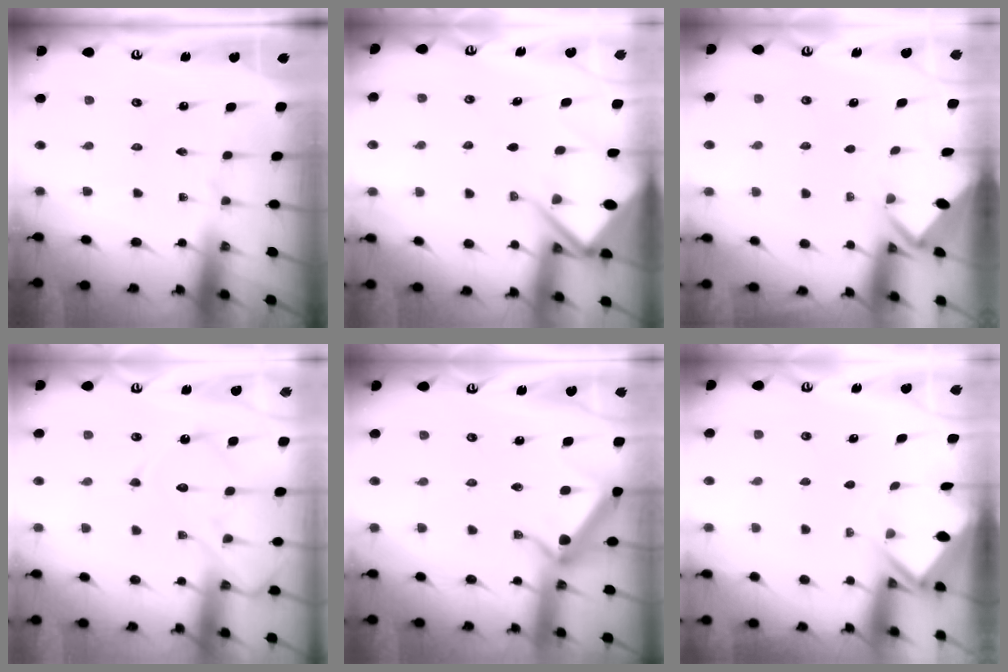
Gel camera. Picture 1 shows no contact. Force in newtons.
{"total": 8.2, "press": 8.2, "slide": 0.9}
{"total": 2.0, "press": 2.0, "slide": 0.2}
{"total": 14.0, "press": 13.9, "slide": 1.3}
{"total": 11.8, "press": 11.7, "slide": 0.3}
{"total": 2.4, "press": 2.4, "slide": 0.1}